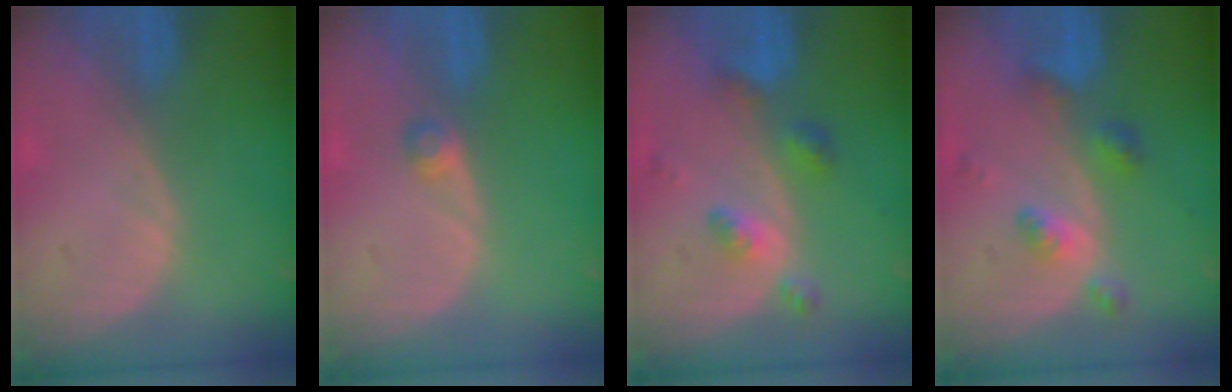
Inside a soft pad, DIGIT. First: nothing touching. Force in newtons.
{"total": 1.8, "press": 1.6, "slide": 0.8}
{"total": 5.4, "press": 4.6, "slide": 2.7}
{"total": 5.4, "press": 4.6, "slide": 2.7}